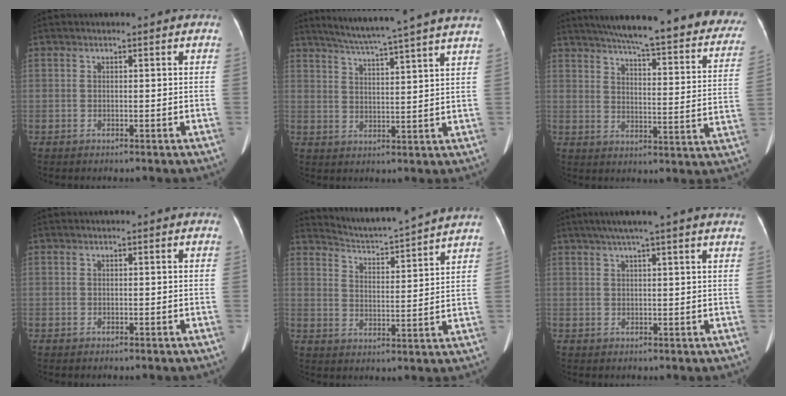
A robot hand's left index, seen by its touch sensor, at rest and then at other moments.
{"total": 16.6, "force": [14.3, -1.5, 8.2], "torque": [-0.139, -0.004, 0.188]}
{"total": 30.8, "force": [26.2, 4.4, 15.7], "torque": [-0.206, -0.060, 0.308]}
{"total": 0.0}
{"total": 12.9, "force": [12.5, -1.0, 3.2], "torque": [-0.064, -0.008, 0.176]}
{"total": 8.7, "force": [6.8, -1.0, 5.3], "torque": [-0.082, 0.030, 0.086]}